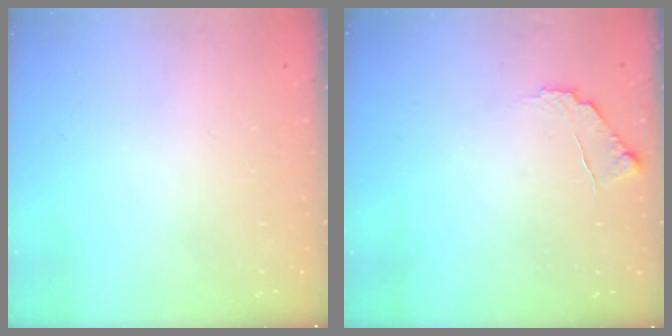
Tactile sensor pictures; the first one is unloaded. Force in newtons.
{"total": 5.5, "press": 5.5, "slide": 0.3}